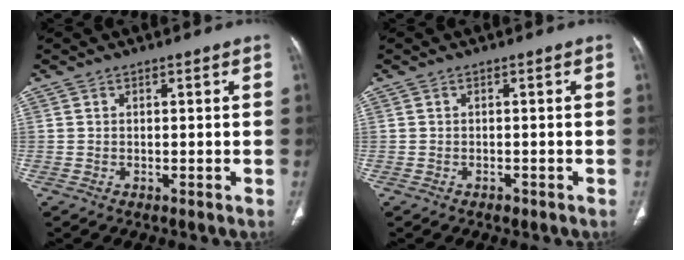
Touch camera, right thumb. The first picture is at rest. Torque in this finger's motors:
{"motor_torque": [-0.34, 0.02, -0.45, 0.30, -0.03]}